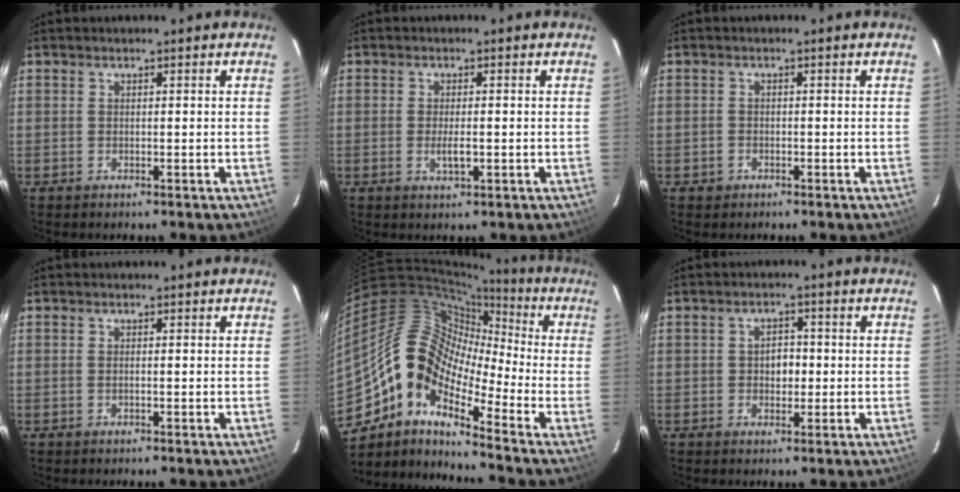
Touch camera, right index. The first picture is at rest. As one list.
[{"total": 2.9, "force": [-0.6, 0.8, 2.7], "torque": [-0.050, -0.006, -0.009]}, {"total": 1.6, "force": [-0.9, 1.3, 0.3], "torque": [-0.007, 0.003, -0.011]}, {"total": 0.6, "force": [-0.2, -0.1, 0.5], "torque": [-0.011, 0.001, -0.004]}, {"total": 14.4, "force": [-6.7, 6.8, 10.9], "torque": [-0.180, 0.009, -0.147]}, {"total": 3.1, "force": [-0.3, 2.4, 2.0], "torque": [-0.032, 0.010, -0.004]}]